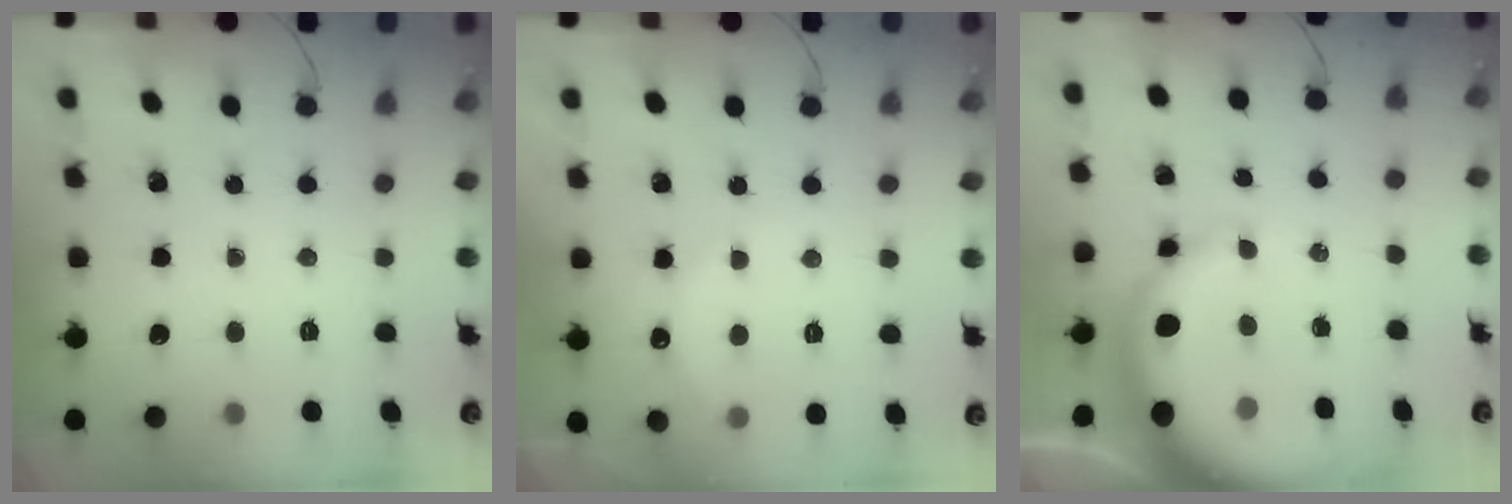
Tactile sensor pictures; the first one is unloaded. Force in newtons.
{"total": 6.6, "press": 6.5, "slide": 1.3}
{"total": 8.9, "press": 8.5, "slide": 2.6}